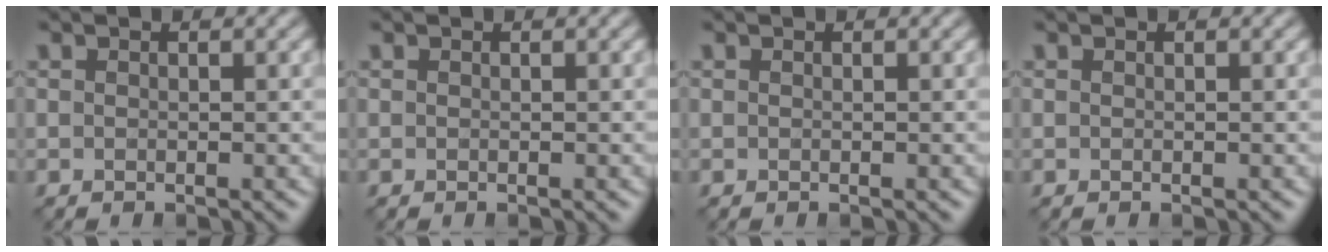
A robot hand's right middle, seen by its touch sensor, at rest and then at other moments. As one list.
[{"total": 0.0}, {"total": 0.0}, {"total": 0.0}]